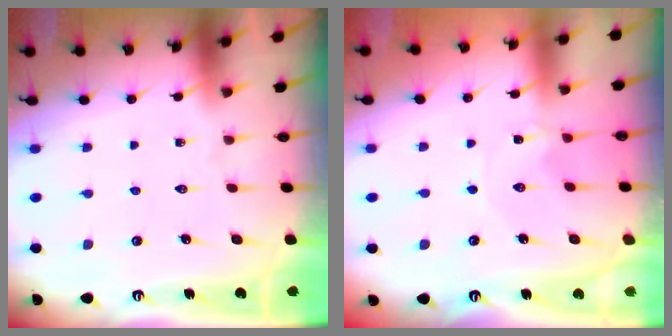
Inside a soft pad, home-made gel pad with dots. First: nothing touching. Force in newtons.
{"total": 0.0}